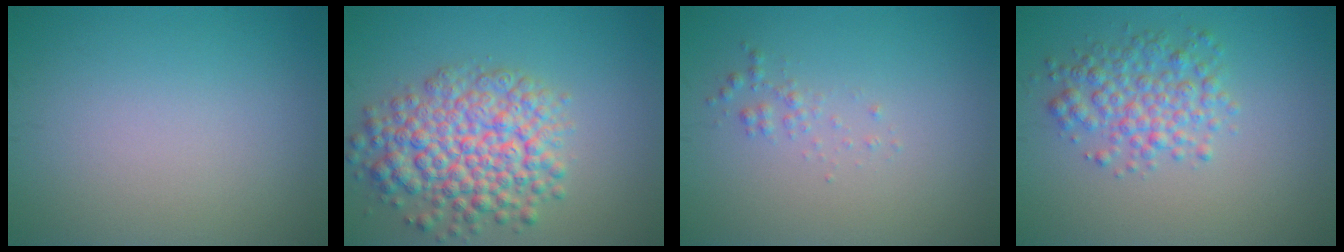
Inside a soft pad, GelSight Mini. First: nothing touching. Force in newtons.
{"total": 7.4, "press": 7.4, "slide": 0.3}
{"total": 0.9, "press": 0.9, "slide": 0.0}
{"total": 3.8, "press": 3.8, "slide": 0.1}